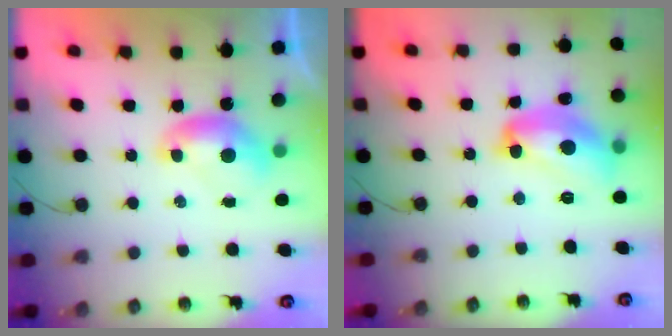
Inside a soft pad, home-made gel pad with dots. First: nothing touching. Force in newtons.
{"total": 11.1, "press": 11.0, "slide": 0.6}